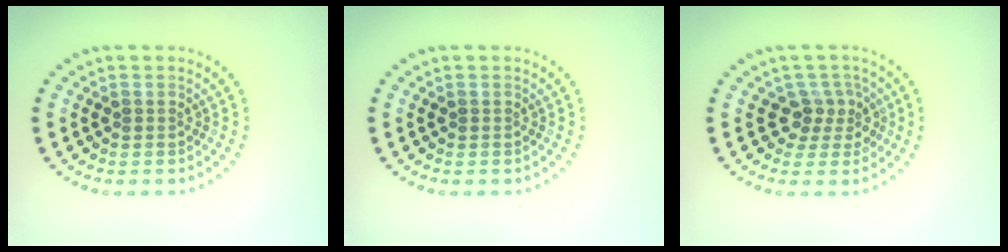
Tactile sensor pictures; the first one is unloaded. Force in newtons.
{"total": 0.0}
{"total": 2.5, "press": 2.0, "slide": 1.6}